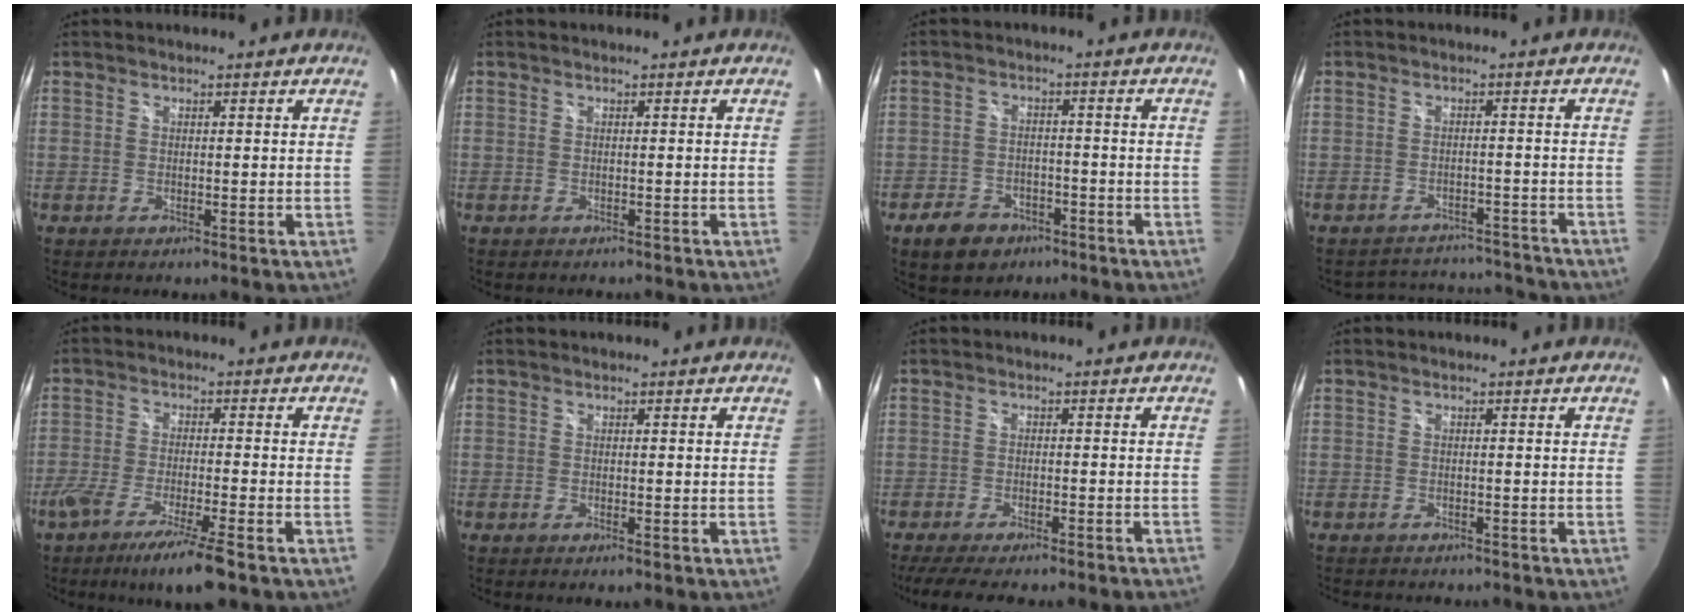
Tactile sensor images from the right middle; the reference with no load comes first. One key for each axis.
{"total": 0.9, "fx": -0.9, "fy": 0.3, "fz": 0.2, "tx": -0.006, "ty": -0.006, "tz": -0.013}
{"total": 7.5, "fx": -4.9, "fy": 4.8, "fz": 3.0, "tx": -0.086, "ty": 0.008, "tz": -0.071}
{"total": 10.5, "fx": -9.9, "fy": 3.1, "fz": 1.5, "tx": -0.036, "ty": 0.021, "tz": -0.123}
{"total": 10.2, "fx": -7.2, "fy": 0.3, "fz": 7.2, "tx": -0.146, "ty": -0.026, "tz": -0.125}
{"total": 0.8, "fx": -0.7, "fy": 0.0, "fz": 0.4, "tx": -0.007, "ty": -0.001, "tz": -0.012}
{"total": 10.0, "fx": -8.7, "fy": 0.4, "fz": 5.0, "tx": -0.110, "ty": -0.023, "tz": -0.126}
{"total": 3.3, "fx": -3.0, "fy": 0.8, "fz": 0.9, "tx": -0.022, "ty": -0.011, "tz": -0.045}